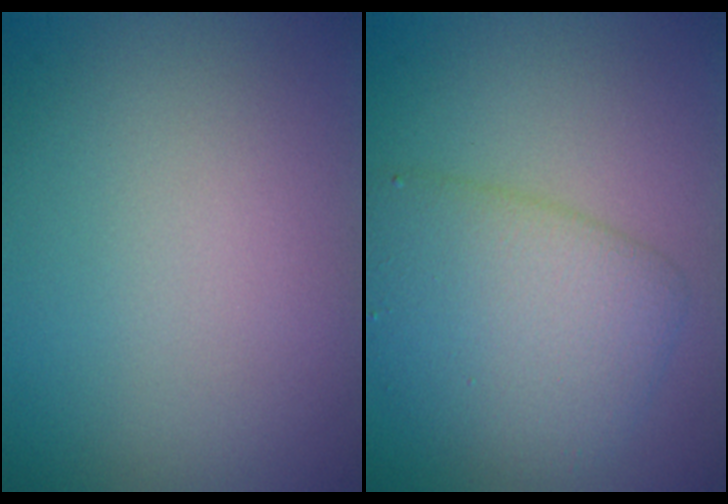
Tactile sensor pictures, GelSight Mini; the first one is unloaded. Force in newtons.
{"total": 5.0, "press": 5.0, "slide": 0.1}